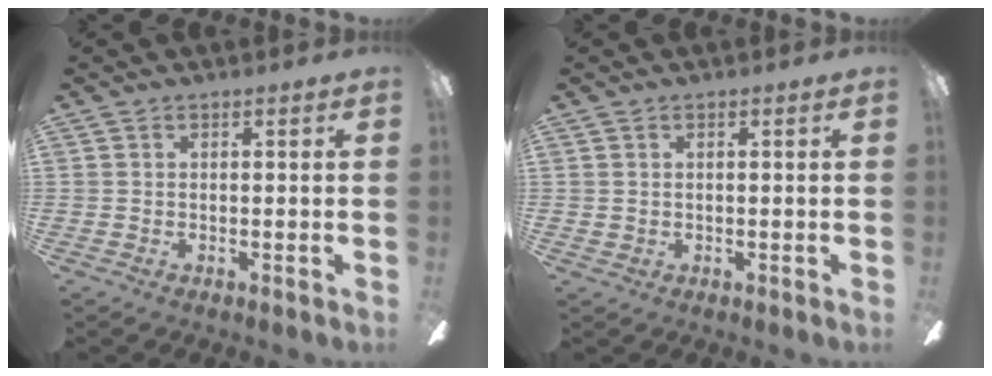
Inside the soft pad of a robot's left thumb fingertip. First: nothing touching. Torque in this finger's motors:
{"motor_torque": [-0.25, 0.24, -0.04, -0.06, 0.00]}